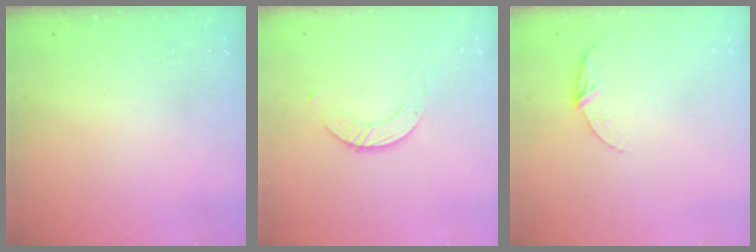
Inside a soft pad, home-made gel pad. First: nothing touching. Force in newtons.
{"total": 1.7, "press": 1.7, "slide": 0.2}
{"total": 7.6, "press": 7.6, "slide": 0.6}